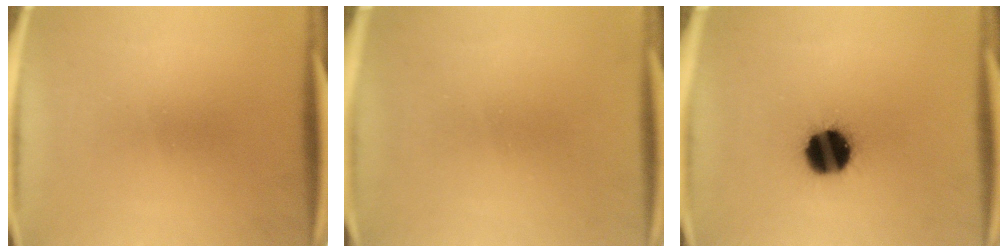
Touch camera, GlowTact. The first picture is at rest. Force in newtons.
{"total": 1.1}
{"total": 14.5}